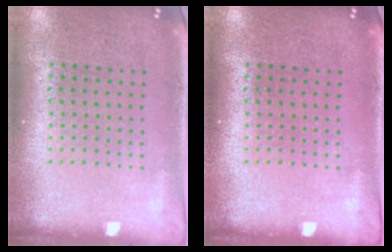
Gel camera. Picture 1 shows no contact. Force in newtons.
{"total": 0.0}